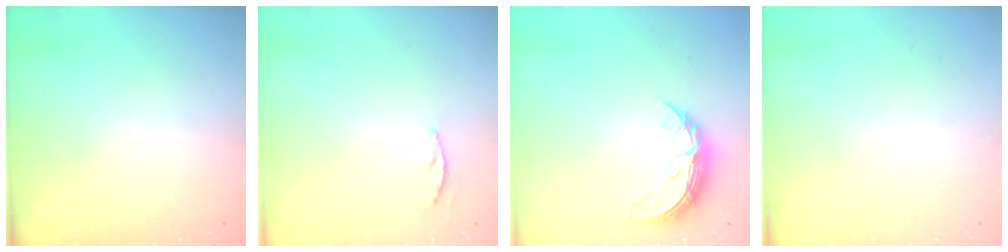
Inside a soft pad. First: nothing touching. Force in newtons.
{"total": 3.5, "press": 3.5, "slide": 0.4}
{"total": 8.0, "press": 8.0, "slide": 0.5}
{"total": 0.0}